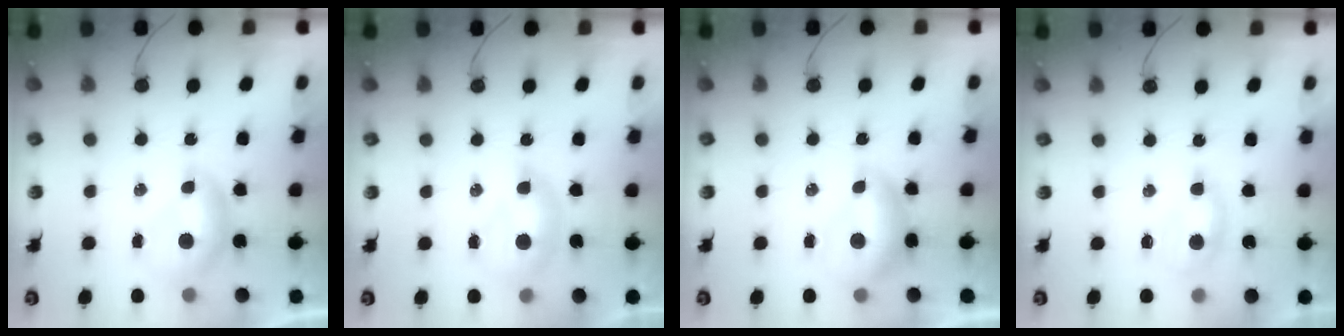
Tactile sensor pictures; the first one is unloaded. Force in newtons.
{"total": 1.7, "press": 1.6, "slide": 0.7}
{"total": 0.0}
{"total": 0.9, "press": 0.7, "slide": 0.6}